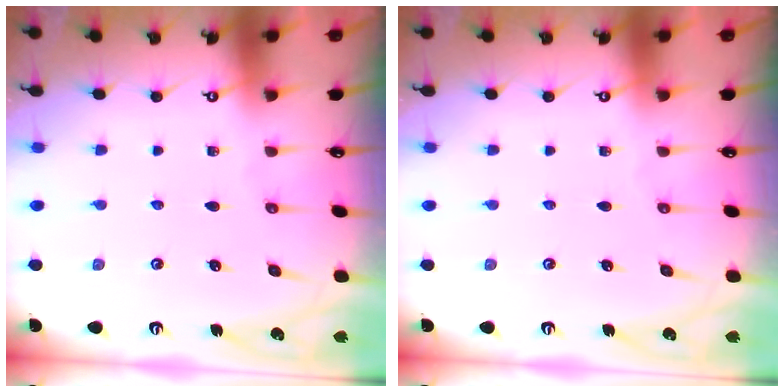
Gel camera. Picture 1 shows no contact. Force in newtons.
{"total": 0.0}